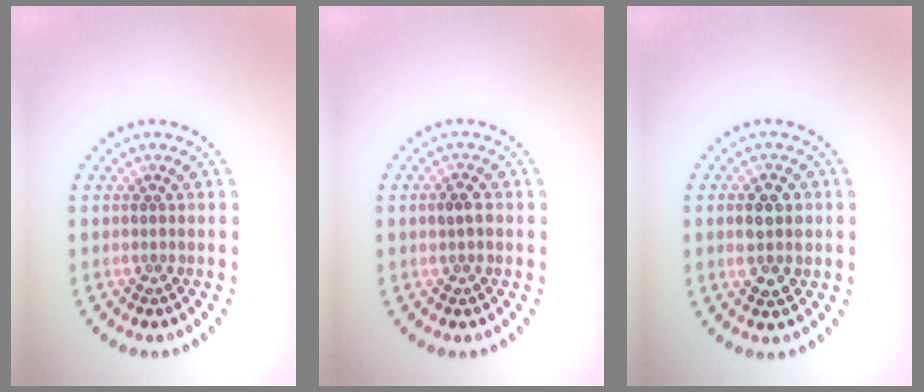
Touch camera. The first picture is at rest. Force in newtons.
{"total": 1.4, "press": 1.4, "slide": 0.1}
{"total": 2.9, "press": 2.9, "slide": 0.1}